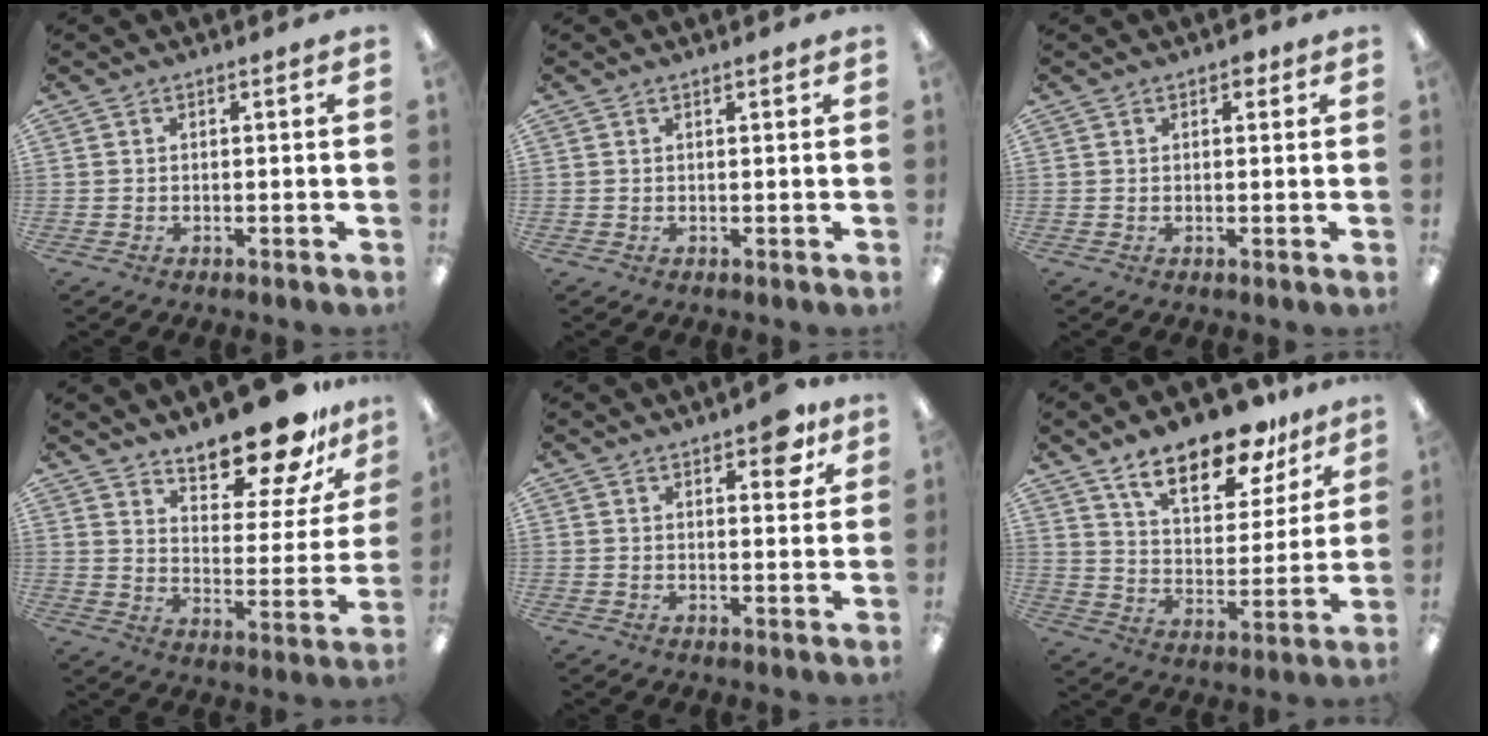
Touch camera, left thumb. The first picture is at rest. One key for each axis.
{"total": 0.7, "fx": 0.6, "fy": 0.2, "fz": 0.4, "tx": -0.009, "ty": 0.001, "tz": 0.010}
{"total": 1.9, "fx": 1.0, "fy": 1.1, "fz": 1.1, "tx": -0.007, "ty": -0.002, "tz": 0.014}
{"total": 19.0, "fx": 16.0, "fy": 5.6, "fz": 8.5, "tx": -0.125, "ty": -0.119, "tz": 0.271}
{"total": 7.0, "fx": 4.6, "fy": 2.9, "fz": 4.4, "tx": -0.049, "ty": -0.020, "tz": 0.074}
{"total": 18.6, "fx": 14.1, "fy": 7.1, "fz": 9.8, "tx": -0.152, "ty": -0.084, "tz": 0.238}